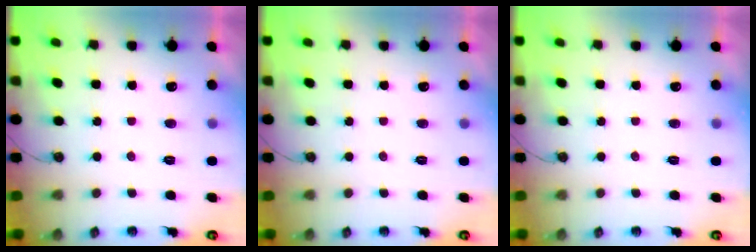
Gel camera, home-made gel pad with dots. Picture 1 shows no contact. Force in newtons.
{"total": 0.0}
{"total": 0.0}